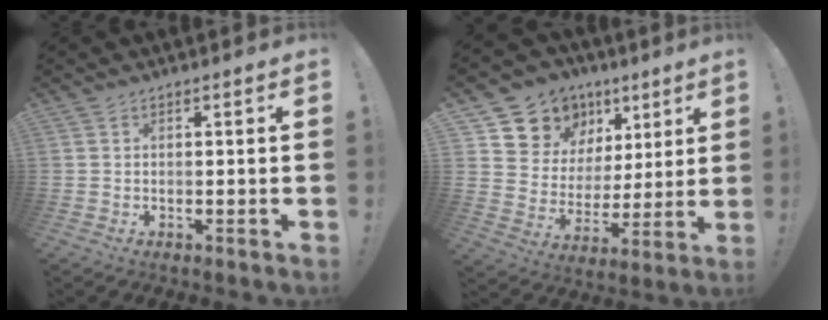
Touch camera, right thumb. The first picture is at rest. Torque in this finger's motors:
{"motor_torque": [1.07, 1.26, 0.08, -0.02, 0.00]}